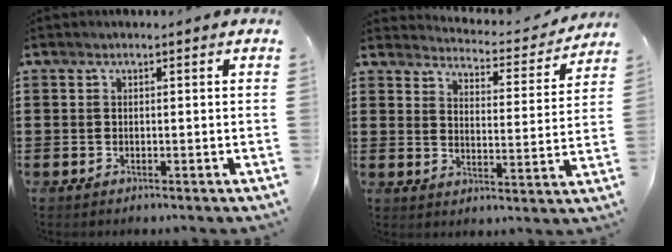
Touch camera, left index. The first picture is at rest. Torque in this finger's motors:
{"motor_torque": [0.94, -1.19, 0.32, 0.03]}